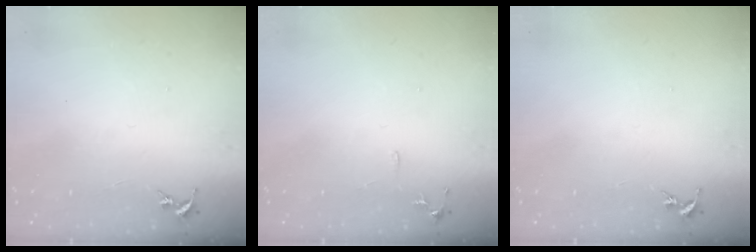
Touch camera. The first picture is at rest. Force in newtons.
{"total": 5.7, "press": 5.6, "slide": 0.6}
{"total": 0.0}